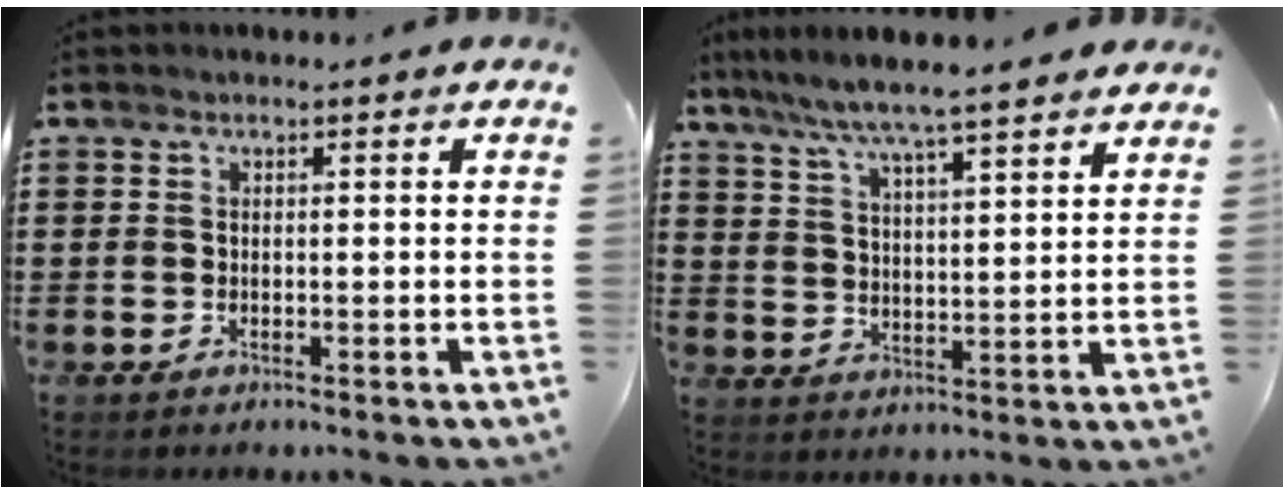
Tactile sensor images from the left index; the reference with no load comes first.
{"total": 5.9, "force": [5.3, -0.2, 2.7], "torque": [-0.075, -0.030, 0.088]}